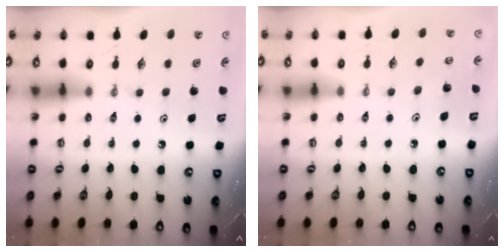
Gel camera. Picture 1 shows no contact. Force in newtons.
{"total": 4.2, "press": 4.2, "slide": 0.4}